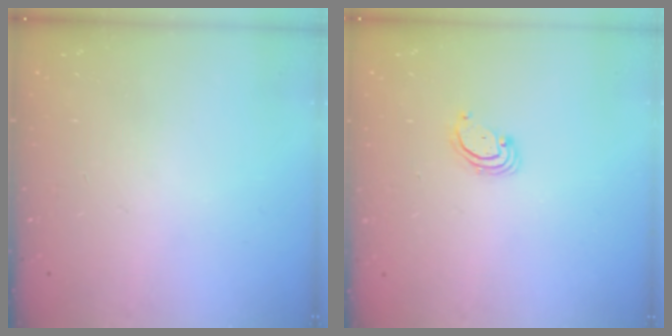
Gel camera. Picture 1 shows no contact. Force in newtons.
{"total": 2.3, "press": 2.3, "slide": 0.2}